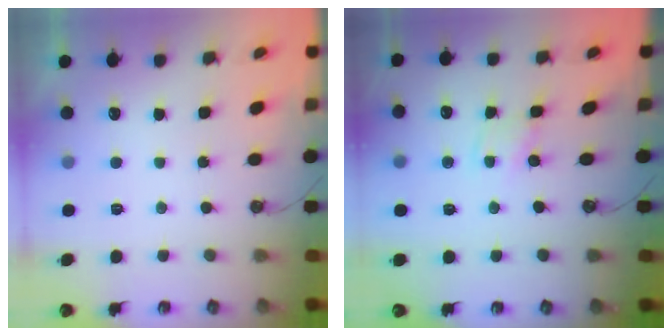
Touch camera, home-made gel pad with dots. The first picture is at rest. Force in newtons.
{"total": 2.1, "press": 2.1, "slide": 0.3}